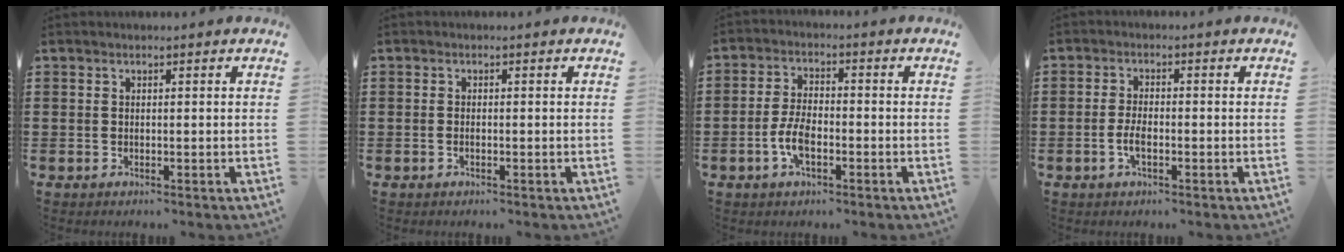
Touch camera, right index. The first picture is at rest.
{"total": 0.6, "force": [-0.4, 0.2, 0.5], "torque": [-0.011, -0.005, -0.005]}
{"total": 5.4, "force": [-1.9, 2.5, 4.4], "torque": [-0.104, -0.002, -0.040]}
{"total": 3.2, "force": [-1.0, 1.2, 2.8], "torque": [-0.065, -0.002, -0.023]}